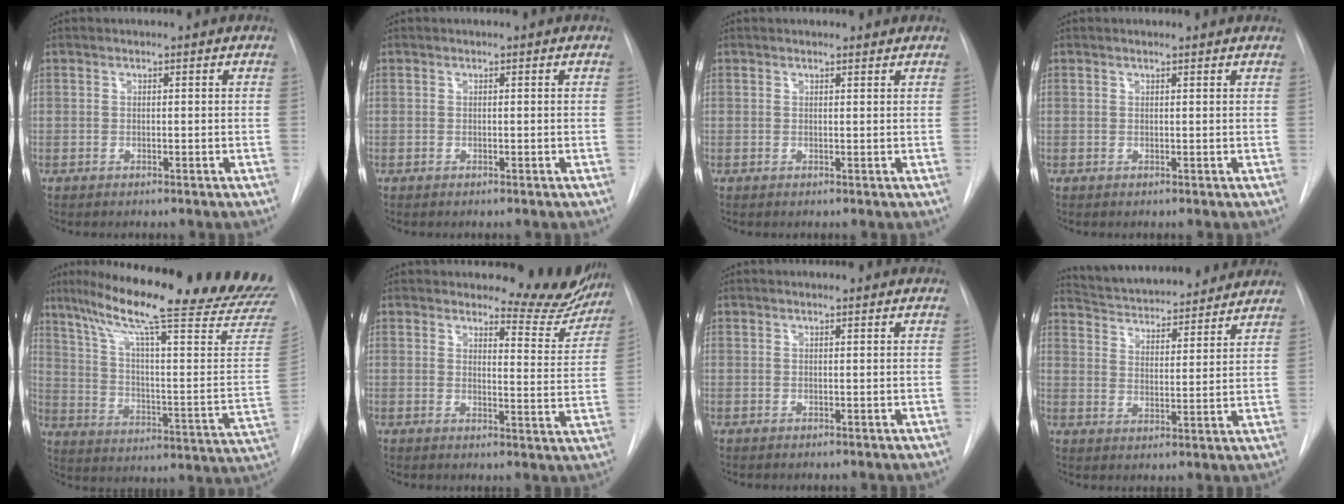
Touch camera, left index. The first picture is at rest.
{"total": 0.0}
{"total": 2.1, "force": [2.1, 0.4, 0.3], "torque": [-0.011, 0.003, 0.021]}
{"total": 2.2, "force": [2.1, 0.2, 0.6], "torque": [-0.015, 0.013, 0.021]}
{"total": 29.7, "force": [24.1, 0.7, 17.4], "torque": [-0.258, -0.068, 0.322]}
{"total": 9.7, "force": [9.3, 2.4, 1.4], "torque": [0.006, -0.052, 0.092]}
{"total": 1.9, "force": [1.8, 0.1, 0.5], "torque": [-0.014, 0.013, 0.020]}
{"total": 21.1, "force": [19.6, 4.2, 6.7], "torque": [-0.107, 0.007, 0.269]}